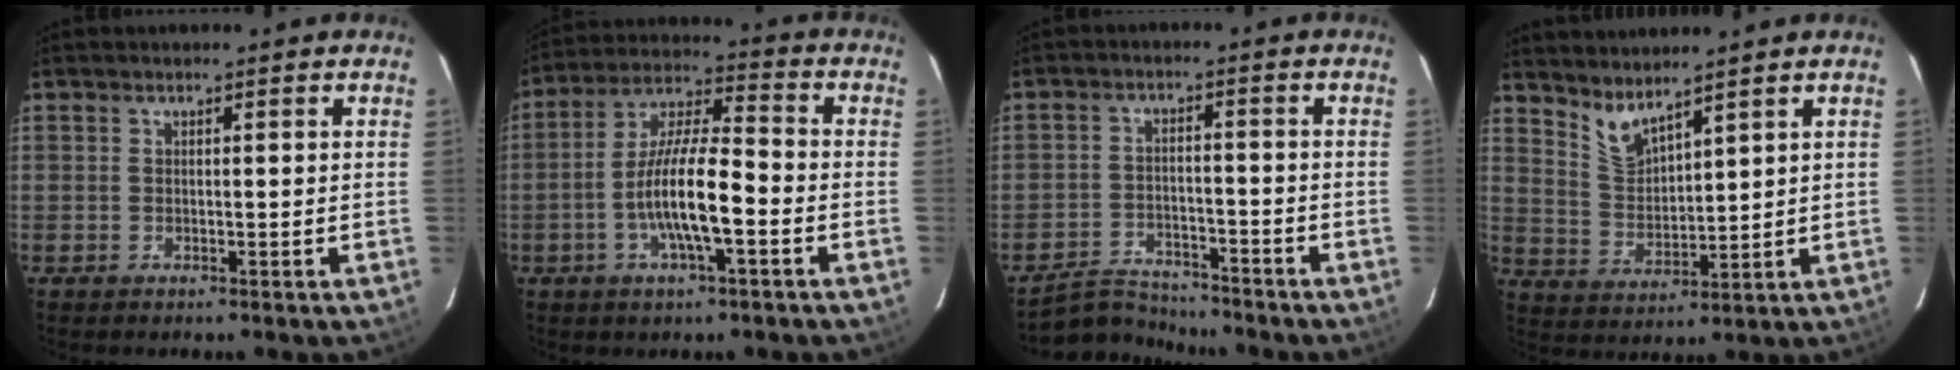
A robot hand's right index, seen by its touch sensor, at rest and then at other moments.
{"total": 12.0, "force": [-3.8, 2.7, 11.0], "torque": [-0.218, 0.001, -0.074]}
{"total": 6.8, "force": [-6.5, 1.9, 0.0], "torque": [-0.027, 0.011, -0.111]}
{"total": 5.9, "force": [5.0, 1.3, 2.7], "torque": [-0.051, -0.007, 0.107]}